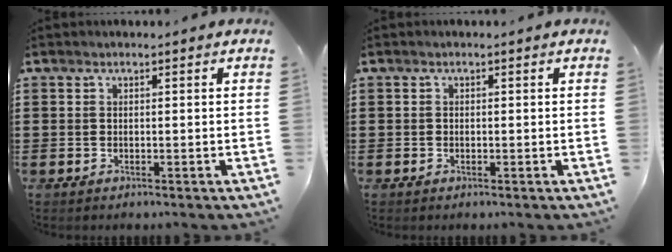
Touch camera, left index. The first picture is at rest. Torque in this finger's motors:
{"motor_torque": [-0.09, 0.09, -0.02, -0.01]}